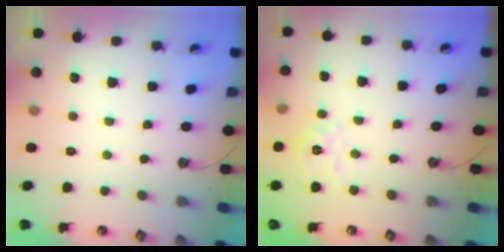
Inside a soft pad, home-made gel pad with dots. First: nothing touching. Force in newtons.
{"total": 7.8, "press": 7.7, "slide": 0.7}